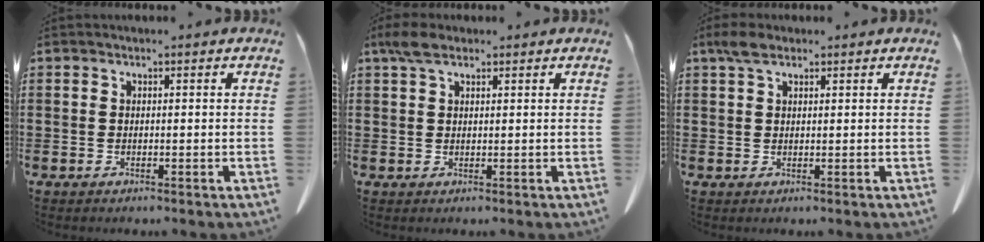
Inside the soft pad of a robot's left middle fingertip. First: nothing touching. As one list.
[{"total": 3.2, "force": [2.1, 1.5, 1.7], "torque": [-0.041, 0.006, 0.041]}, {"total": 2.8, "force": [1.9, 1.4, 1.5], "torque": [-0.036, 0.005, 0.035]}]